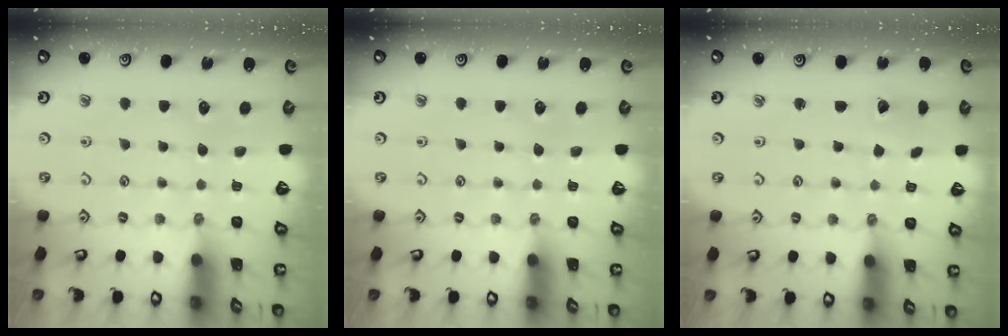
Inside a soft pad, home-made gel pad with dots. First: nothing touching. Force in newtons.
{"total": 0.0}
{"total": 2.6, "press": 2.6, "slide": 0.2}